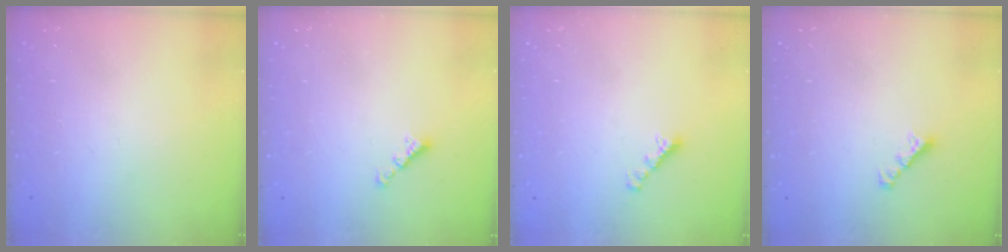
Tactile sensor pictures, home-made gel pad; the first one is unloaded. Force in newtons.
{"total": 2.3, "press": 2.3, "slide": 0.4}
{"total": 2.2, "press": 2.1, "slide": 0.5}
{"total": 2.2, "press": 2.1, "slide": 0.6}